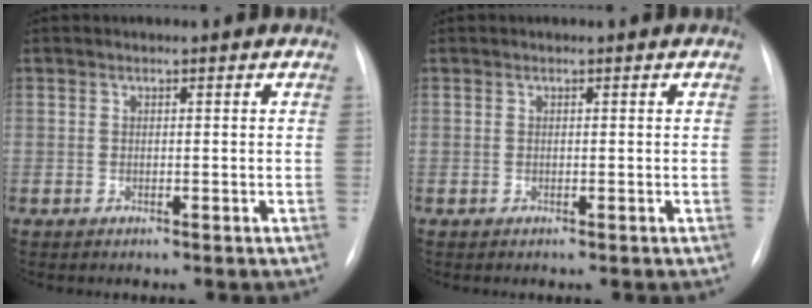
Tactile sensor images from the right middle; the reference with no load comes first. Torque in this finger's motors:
{"motor_torque": [0.00, 0.00, 0.00, 0.00]}